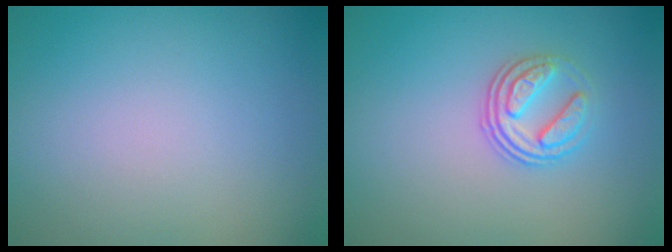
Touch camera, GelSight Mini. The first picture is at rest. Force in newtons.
{"total": 3.1, "press": 2.4, "slide": 1.9}